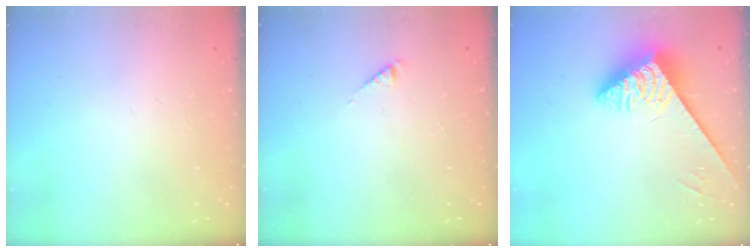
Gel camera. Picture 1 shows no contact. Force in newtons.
{"total": 2.5, "press": 2.4, "slide": 0.4}
{"total": 3.8, "press": 3.7, "slide": 0.7}